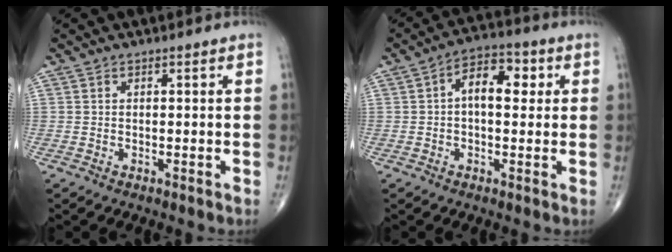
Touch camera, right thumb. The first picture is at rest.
{"total": 8.0, "force": [1.1, 4.5, 6.4], "torque": [-0.081, 0.024, 0.010]}